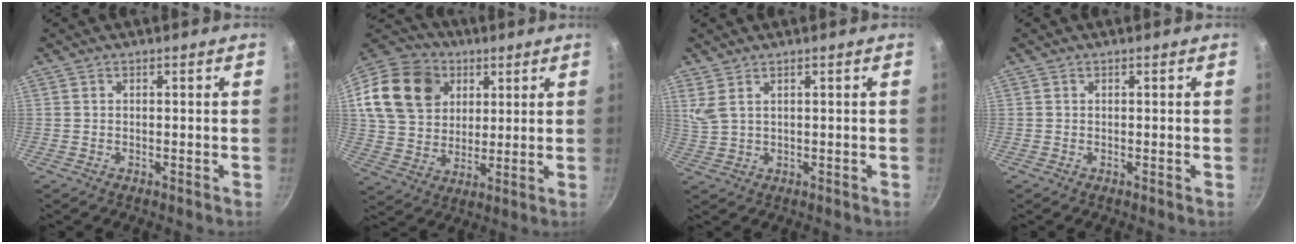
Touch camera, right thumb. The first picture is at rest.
{"total": 21.6, "force": [8.3, 16.9, 10.5], "torque": [-0.212, 0.015, 0.155]}
{"total": 3.2, "force": [1.8, 1.3, 2.3], "torque": [-0.050, -0.009, 0.044]}
{"total": 0.0}